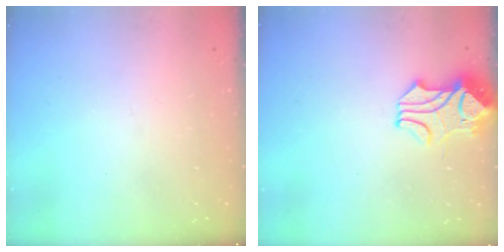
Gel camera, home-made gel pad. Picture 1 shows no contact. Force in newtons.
{"total": 2.3, "press": 2.0, "slide": 1.1}